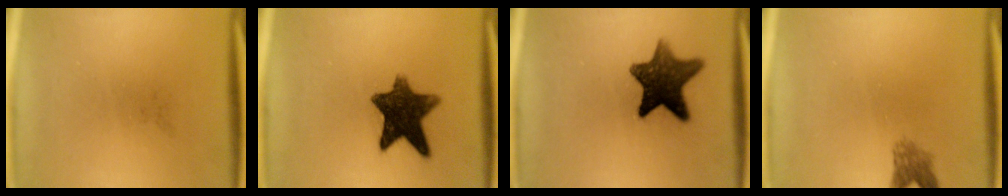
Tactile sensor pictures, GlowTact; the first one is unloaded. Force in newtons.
{"total": 10.9}
{"total": 11.4}
{"total": 2.4}